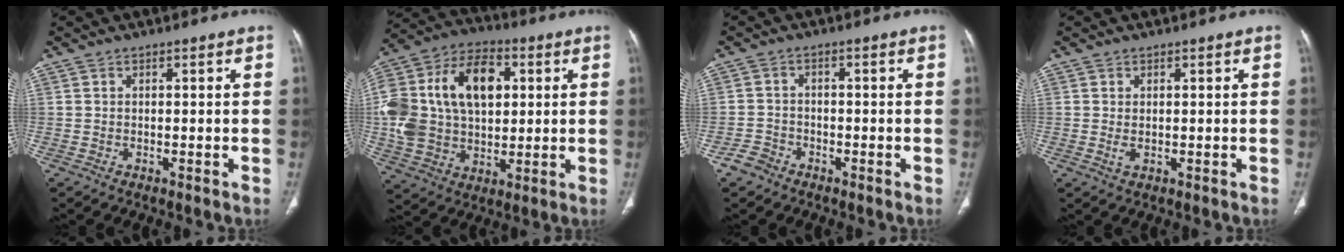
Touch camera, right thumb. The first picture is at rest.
{"total": 24.1, "force": [3.8, 15.9, 17.7], "torque": [-0.343, 0.018, 0.067]}
{"total": 3.2, "force": [-2.2, 2.2, 0.5], "torque": [-0.007, 0.017, -0.043]}
{"total": 1.5, "force": [0.1, 0.9, 1.2], "torque": [-0.025, -0.002, 0.005]}